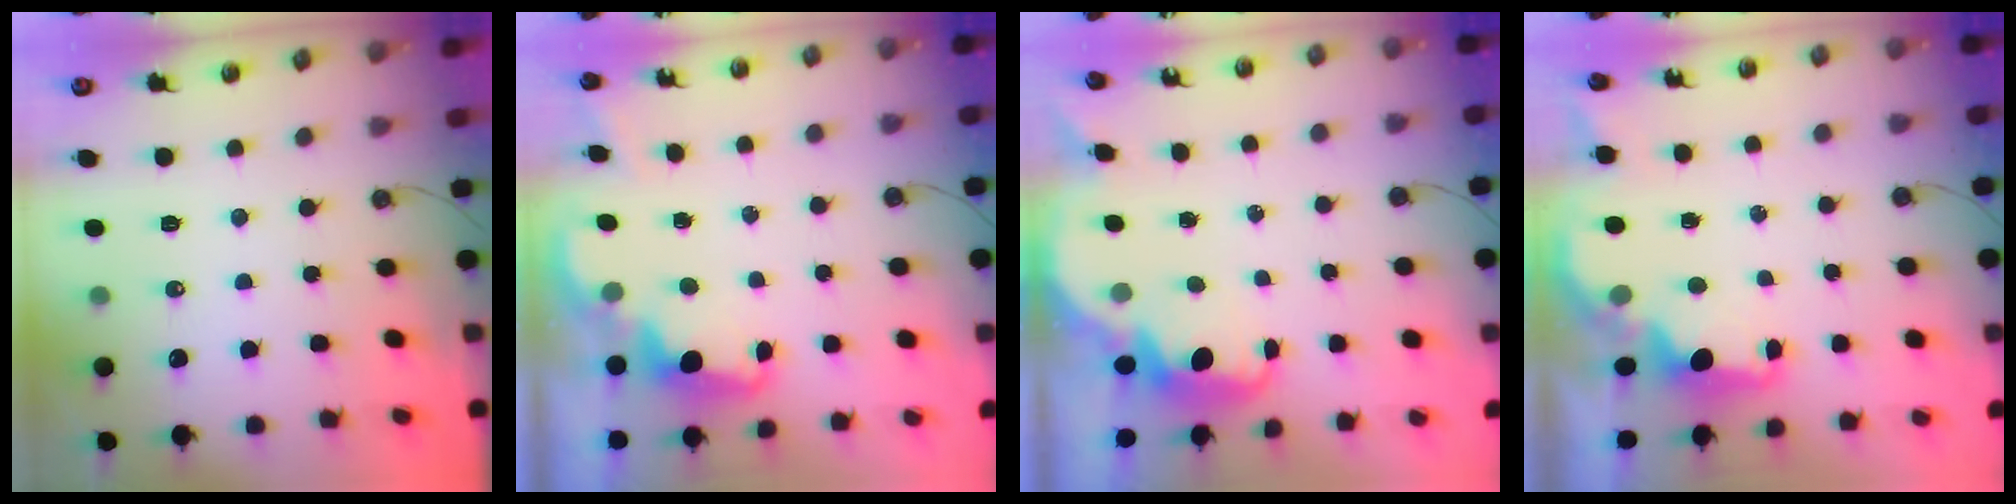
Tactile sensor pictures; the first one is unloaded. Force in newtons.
{"total": 2.4, "press": 2.3, "slide": 0.5}
{"total": 2.6, "press": 2.5, "slide": 0.6}
{"total": 1.9, "press": 1.8, "slide": 0.7}